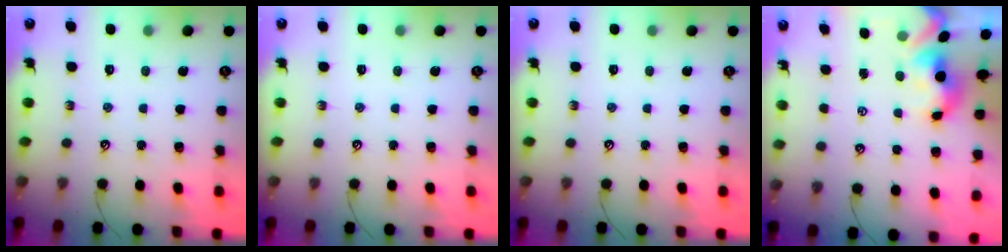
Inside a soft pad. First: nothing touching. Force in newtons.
{"total": 0.0}
{"total": 0.0}
{"total": 1.5, "press": 1.3, "slide": 0.7}